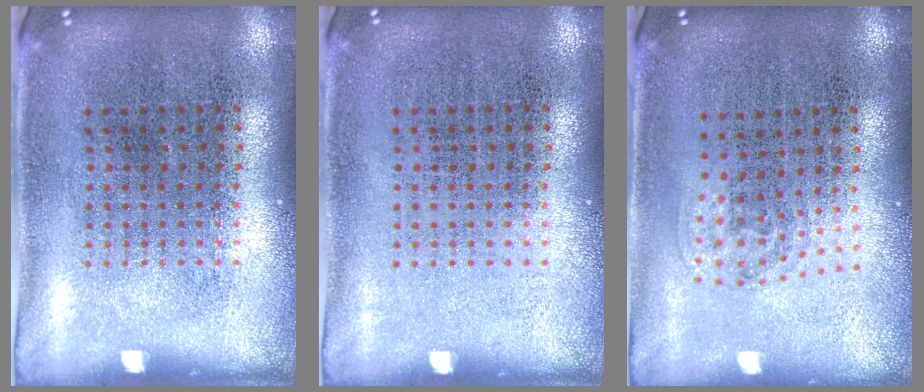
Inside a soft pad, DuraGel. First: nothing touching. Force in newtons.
{"total": 0.0}
{"total": 0.9, "press": 0.6, "slide": 0.7}